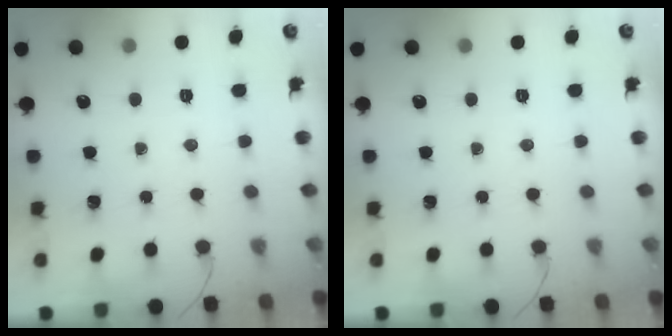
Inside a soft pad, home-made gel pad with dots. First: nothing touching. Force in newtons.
{"total": 0.0}